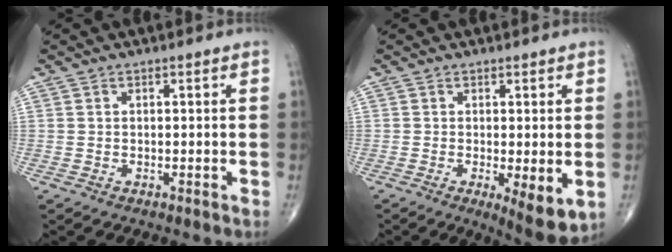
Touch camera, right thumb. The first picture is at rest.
{"total": 6.6, "force": [-1.2, 1.8, 6.2], "torque": [-0.091, -0.022, -0.016]}